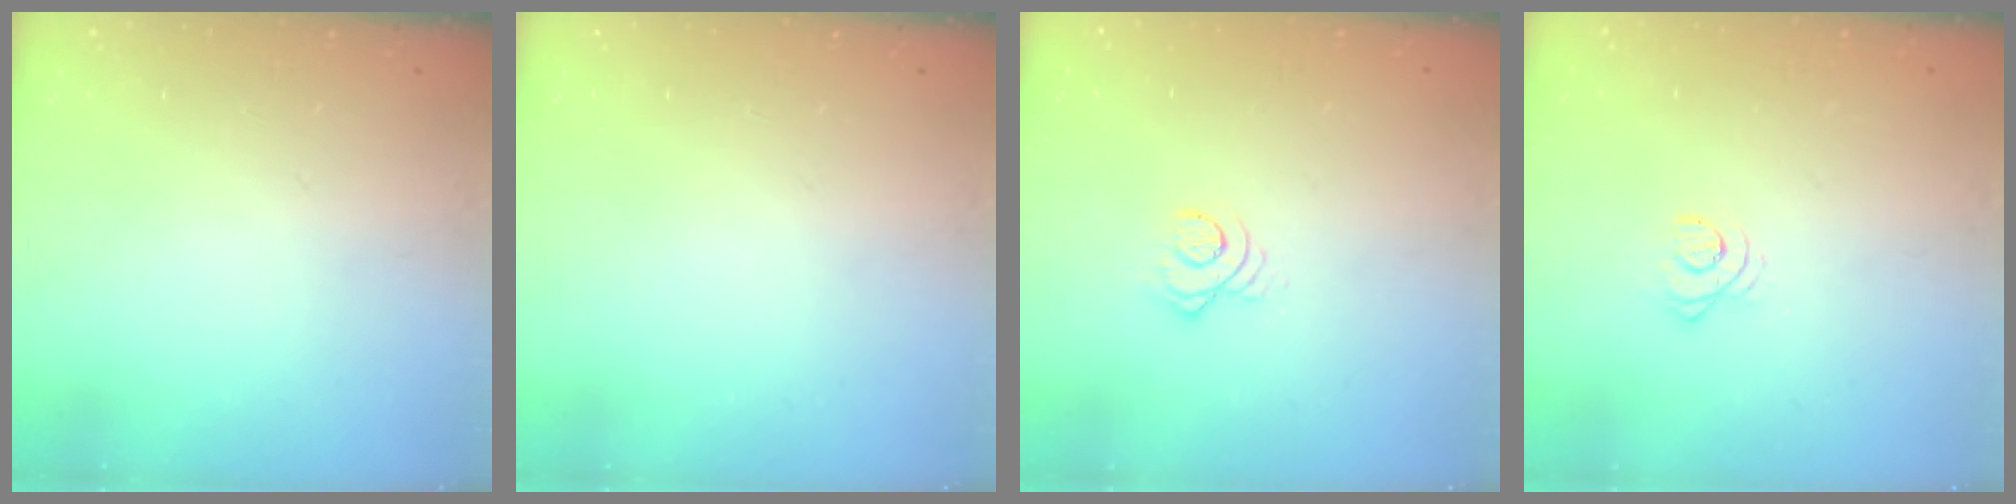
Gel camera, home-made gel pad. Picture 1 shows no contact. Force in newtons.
{"total": 0.0}
{"total": 3.6, "press": 3.6, "slide": 0.0}
{"total": 2.5, "press": 2.5, "slide": 0.3}